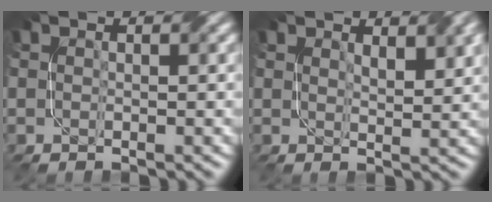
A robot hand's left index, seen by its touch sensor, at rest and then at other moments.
{"total": 3.3, "force": [2.1, 1.1, 2.3], "torque": [-0.036, -0.002, 0.042]}